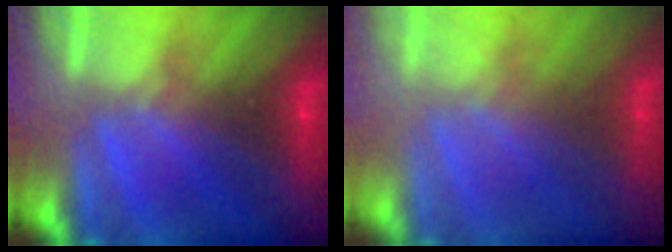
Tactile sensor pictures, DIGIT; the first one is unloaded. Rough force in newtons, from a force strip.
{"total": 2.5}